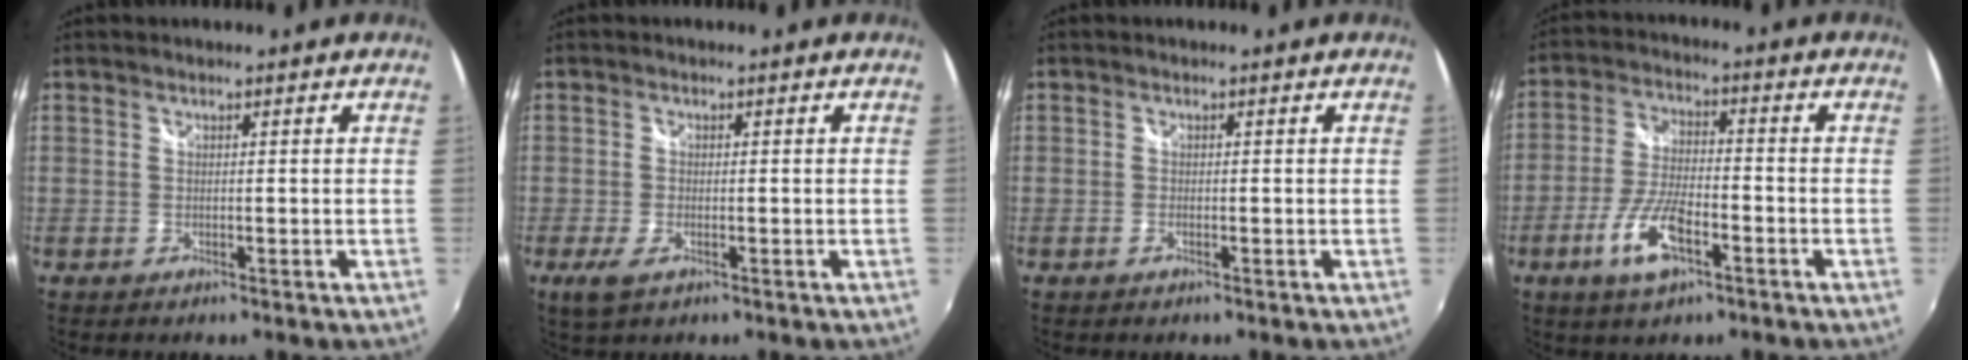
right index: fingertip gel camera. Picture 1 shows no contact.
{"total": 3.5, "force": [-1.8, 1.4, 2.7], "torque": [-0.059, -0.009, -0.031]}
{"total": 0.7, "force": [-0.4, 0.3, 0.4], "torque": [-0.009, -0.003, -0.008]}
{"total": 9.9, "force": [-4.8, 3.3, 8.0], "torque": [-0.169, -0.008, -0.090]}